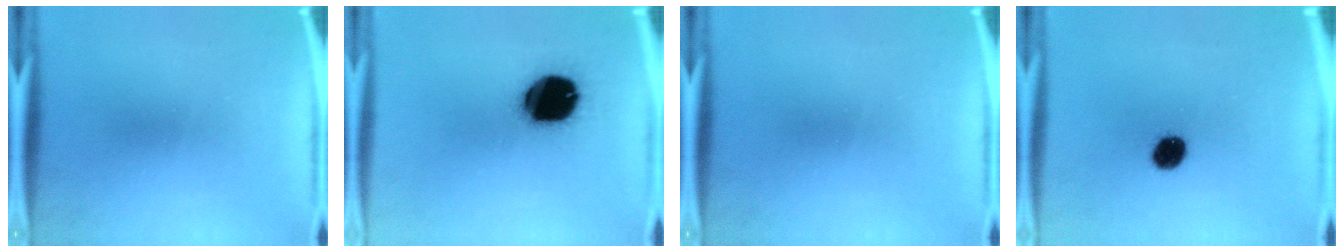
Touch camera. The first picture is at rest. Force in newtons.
{"total": 19.8}
{"total": 0.0}
{"total": 5.9}